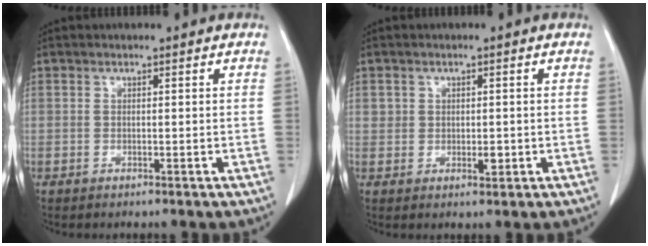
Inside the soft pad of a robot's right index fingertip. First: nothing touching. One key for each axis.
{"total": 2.2, "fx": 0.1, "fy": 1.8, "fz": 1.3, "tx": -0.016, "ty": -0.001, "tz": 0.004}